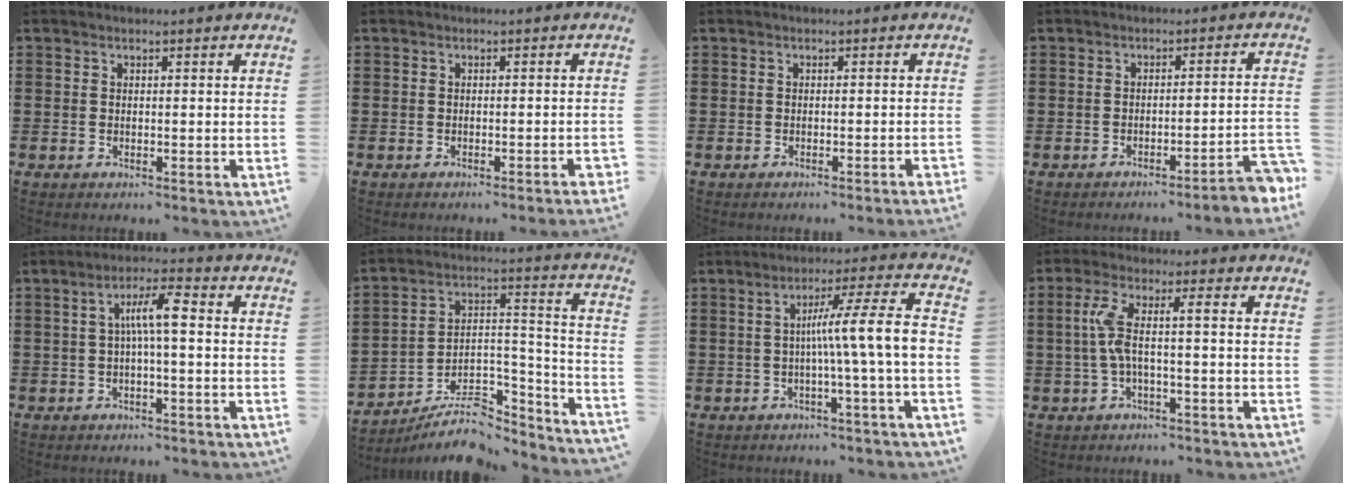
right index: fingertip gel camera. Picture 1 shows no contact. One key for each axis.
{"total": 1.0, "fx": -0.8, "fy": -0.3, "fz": 0.6, "tx": -0.010, "ty": -0.003, "tz": -0.016}
{"total": 0.9, "fx": -0.7, "fy": -0.3, "fz": 0.5, "tx": -0.009, "ty": -0.003, "tz": -0.013}
{"total": 3.3, "fx": -2.8, "fy": -0.5, "fz": 1.7, "tx": -0.031, "ty": -0.014, "tz": -0.057}
{"total": 5.8, "fx": 0.0, "fy": 1.0, "fz": 5.7, "tx": -0.108, "ty": 0.011, "tz": -0.006}
{"total": 7.6, "fx": -5.2, "fy": 4.1, "fz": 3.6, "tx": -0.060, "ty": 0.004, "tz": -0.096}
{"total": 9.6, "fx": -0.9, "fy": -0.7, "fz": 9.6, "tx": -0.164, "ty": -0.006, "tz": -0.025}
{"total": 6.1, "fx": -0.7, "fy": 0.7, "fz": 6.0, "tx": -0.139, "ty": -0.008, "tz": -0.026}